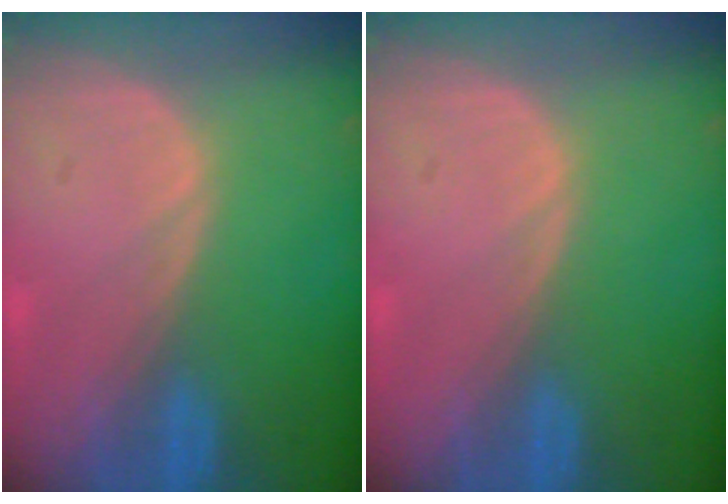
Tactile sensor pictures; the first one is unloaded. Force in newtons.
{"total": 0.0}